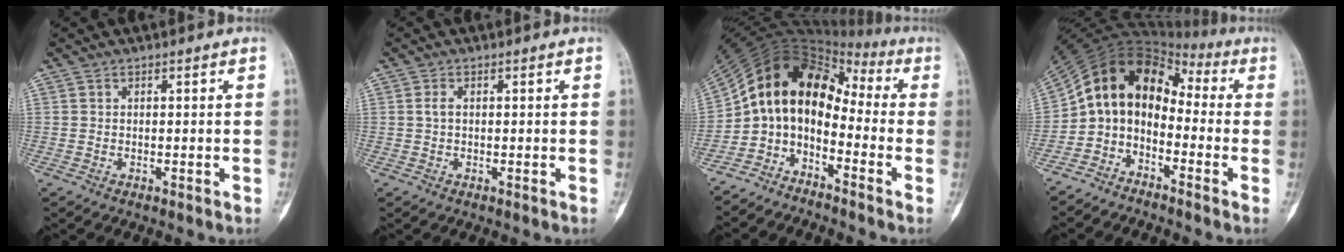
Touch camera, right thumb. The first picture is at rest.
{"total": 1.3, "force": [0.2, 0.7, 1.0], "torque": [-0.021, 0.001, 0.003]}
{"total": 12.0, "force": [-3.8, 8.2, 7.9], "torque": [-0.105, 0.098, -0.085]}
{"total": 11.4, "force": [-3.2, 8.5, 6.9], "torque": [-0.091, 0.091, -0.078]}